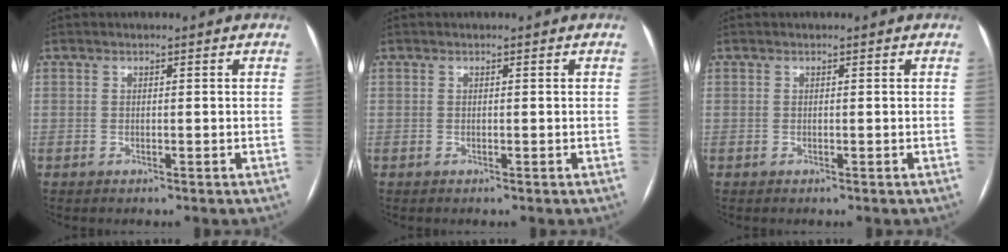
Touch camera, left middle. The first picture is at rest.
{"total": 0.0}
{"total": 0.0}